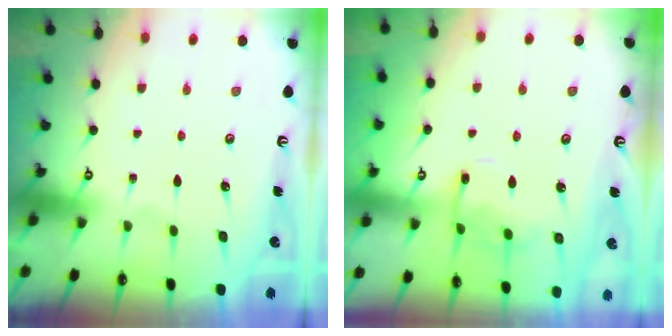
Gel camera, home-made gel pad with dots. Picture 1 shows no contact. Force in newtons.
{"total": 9.0, "press": 9.0, "slide": 0.9}